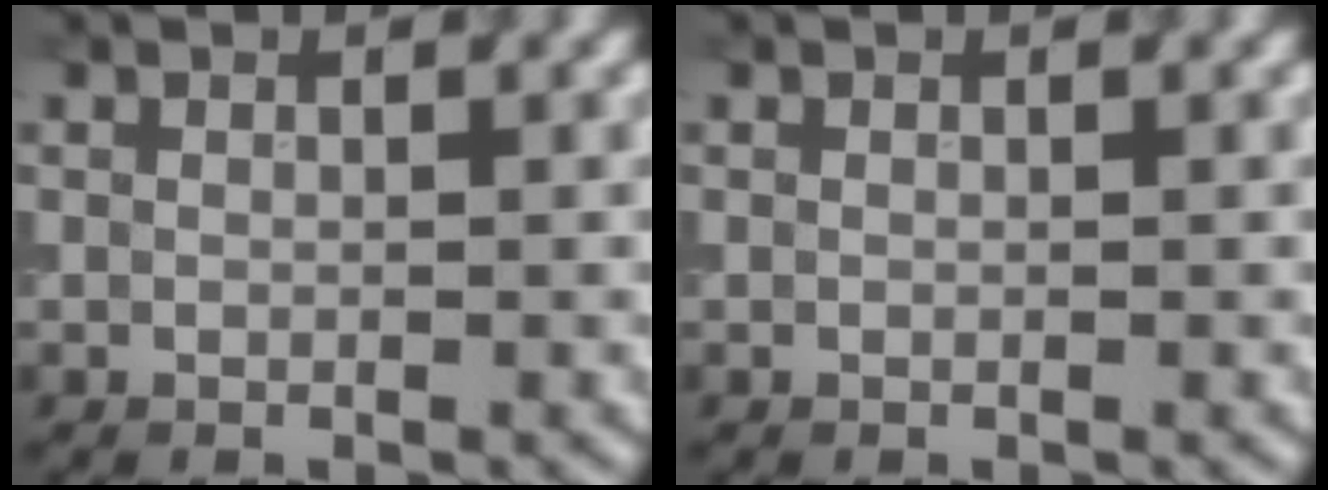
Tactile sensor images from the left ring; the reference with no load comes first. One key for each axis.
{"total": 0.0}